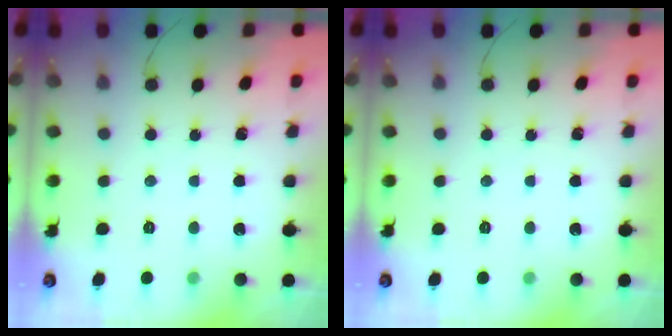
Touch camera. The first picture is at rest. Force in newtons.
{"total": 0.0}